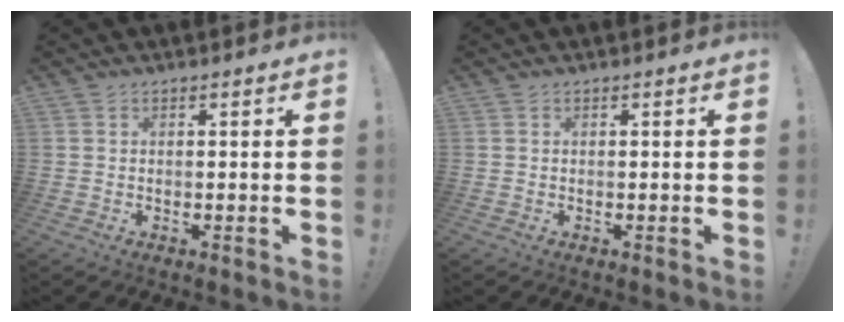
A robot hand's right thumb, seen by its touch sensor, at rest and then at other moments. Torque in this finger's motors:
{"motor_torque": [0.05, -0.06, 0.00, 0.00, 0.00]}